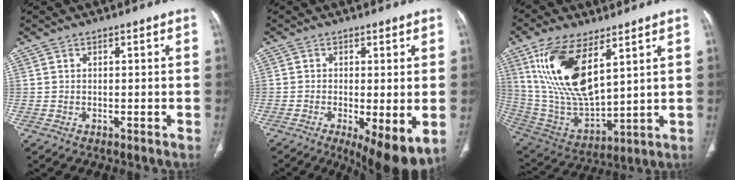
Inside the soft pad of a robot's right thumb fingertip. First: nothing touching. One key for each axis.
{"total": 10.2, "fx": -3.2, "fy": 3.0, "fz": 9.2, "tx": -0.140, "ty": -0.025, "tz": -0.046}
{"total": 19.3, "fx": 8.5, "fy": 8.5, "fz": 15.1, "tx": -0.287, "ty": -0.034, "tz": 0.179}